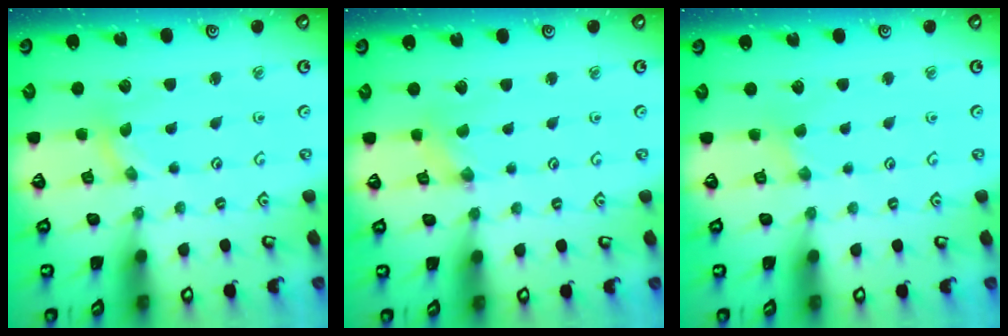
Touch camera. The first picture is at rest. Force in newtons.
{"total": 0.0}
{"total": 1.0, "press": 1.0, "slide": 0.3}